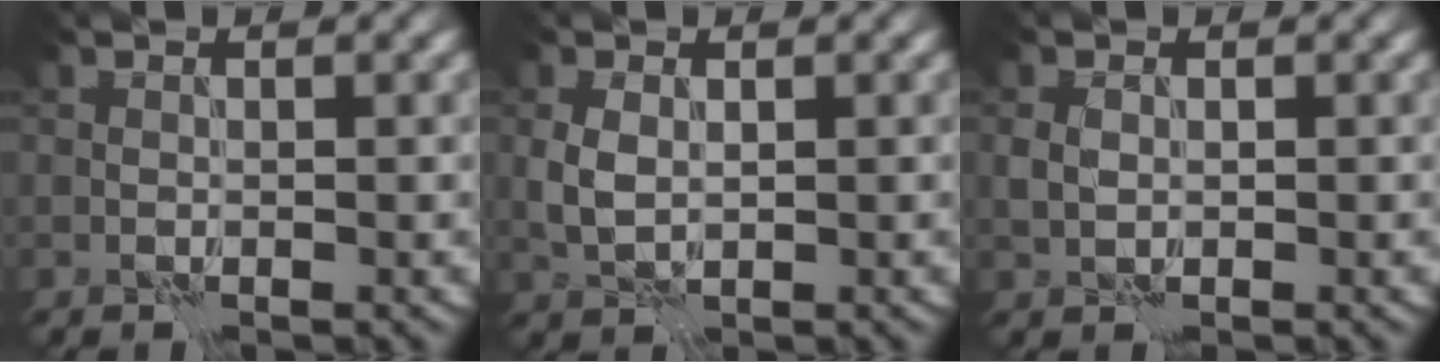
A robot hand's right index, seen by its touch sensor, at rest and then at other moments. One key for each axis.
{"total": 2.0, "fx": 0.3, "fy": 1.4, "fz": 1.5, "tx": -0.040, "ty": 0.000, "tz": 0.011}
{"total": 1.1, "fx": 0.3, "fy": 0.9, "fz": 0.6, "tx": -0.016, "ty": 0.002, "tz": 0.005}